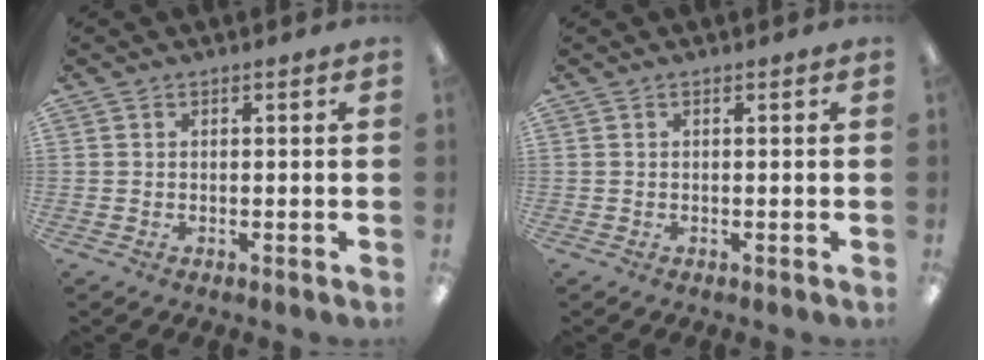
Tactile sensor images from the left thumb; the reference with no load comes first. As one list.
[{"total": 0.0}]